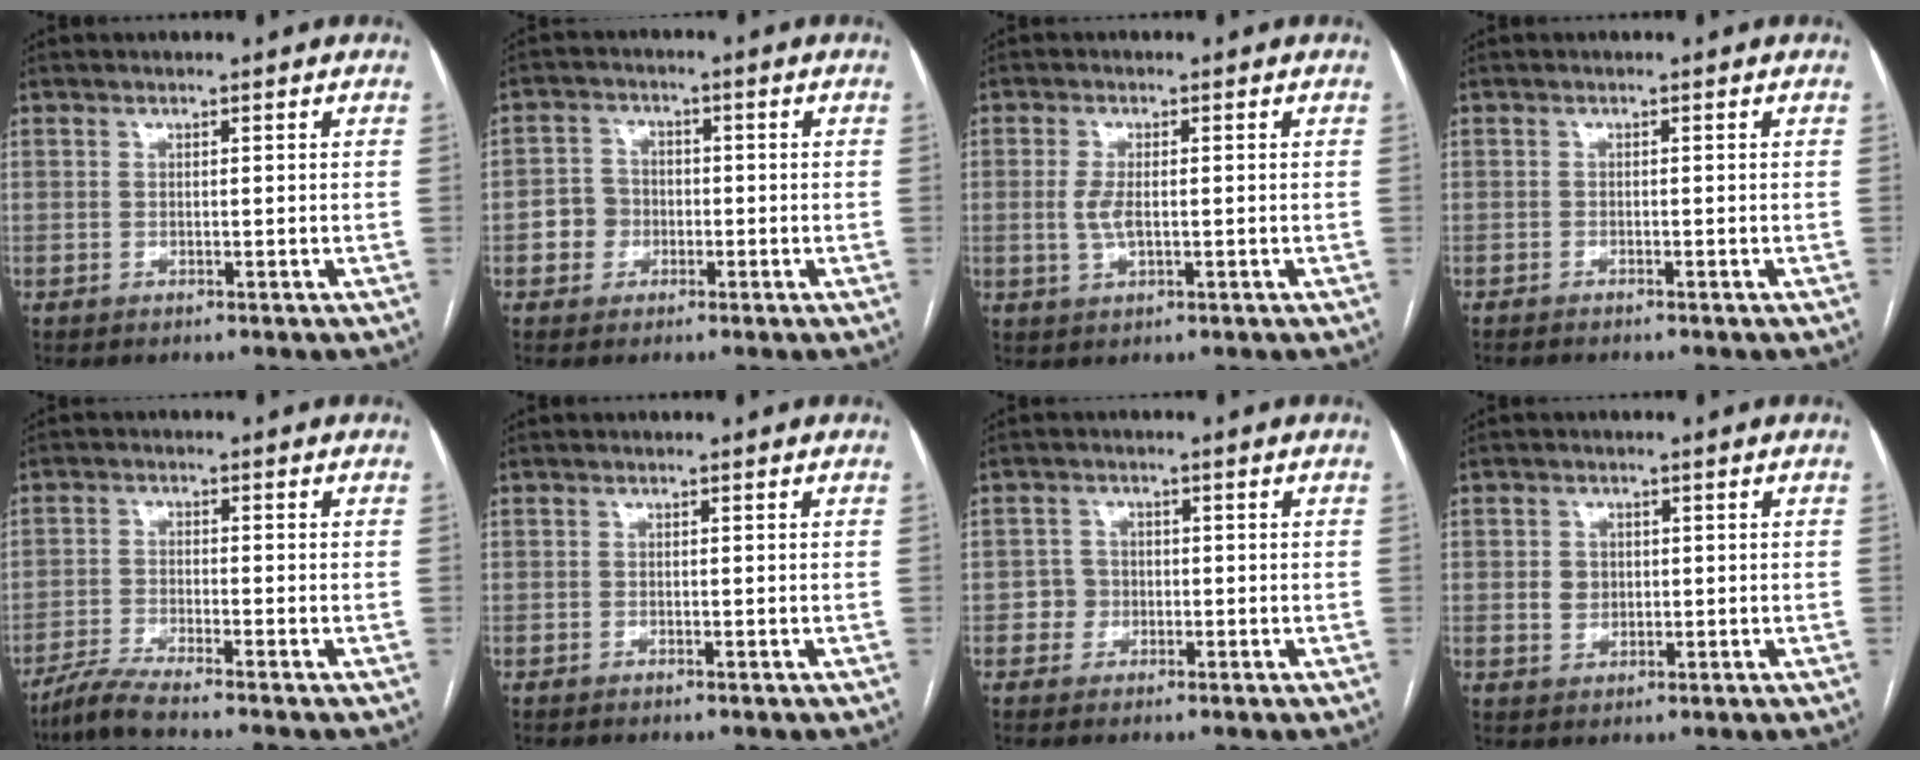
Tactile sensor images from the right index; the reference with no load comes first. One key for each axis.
{"total": 4.1, "fx": -1.3, "fy": 3.8, "fz": 1.2, "tx": -0.023, "ty": 0.019, "tz": -0.023}
{"total": 3.2, "fx": -0.1, "fy": 1.2, "fz": 3.0, "tx": -0.068, "ty": -0.003, "tz": -0.001}
{"total": 1.8, "fx": -1.6, "fy": 0.1, "fz": 0.7, "tx": -0.012, "ty": -0.002, "tz": -0.021}
{"total": 5.3, "fx": -4.6, "fy": -0.9, "fz": 2.4, "tx": -0.049, "ty": -0.020, "tz": -0.092}
{"total": 0.6, "fx": -0.5, "fy": 0.0, "fz": 0.2, "tx": -0.002, "ty": -0.001, "tz": -0.010}
{"total": 2.3, "fx": -0.8, "fy": 2.1, "fz": 0.2, "tx": 0.004, "ty": 0.011, "tz": -0.018}
{"total": 2.7, "fx": 0.3, "fy": 2.4, "fz": 1.2, "tx": -0.019, "ty": 0.007, "tz": 0.010}